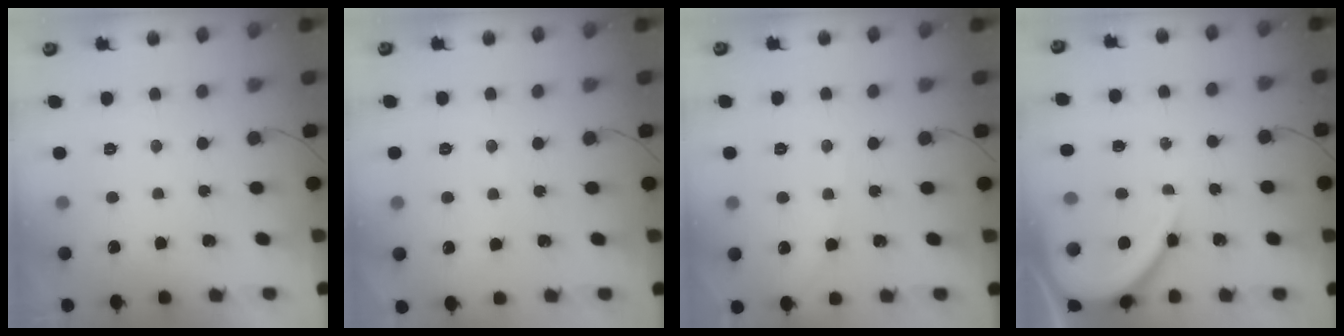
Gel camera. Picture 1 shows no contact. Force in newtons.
{"total": 1.9, "press": 1.8, "slide": 0.2}
{"total": 2.5, "press": 2.4, "slide": 0.5}
{"total": 10.1, "press": 10.1, "slide": 1.1}